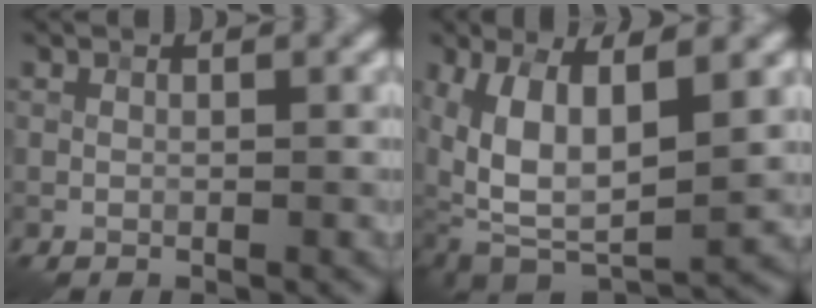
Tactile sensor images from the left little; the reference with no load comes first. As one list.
[{"total": 9.0, "force": [1.9, 4.7, 7.5], "torque": [-0.154, -0.010, 0.033]}]